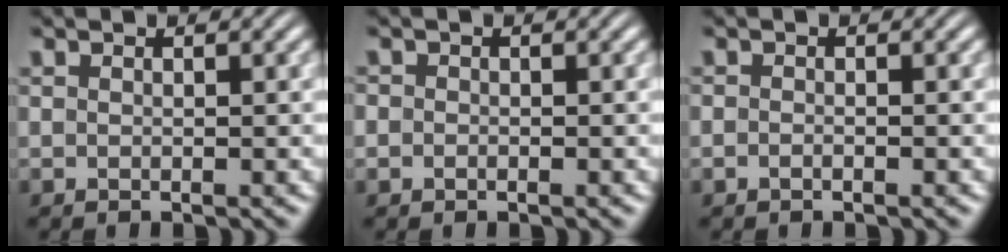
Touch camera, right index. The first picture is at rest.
{"total": 1.2, "force": [-0.3, 1.1, 0.2], "torque": [-0.008, -0.005, -0.008]}
{"total": 0.7, "force": [-0.5, 0.3, 0.3], "torque": [-0.007, -0.001, -0.011]}